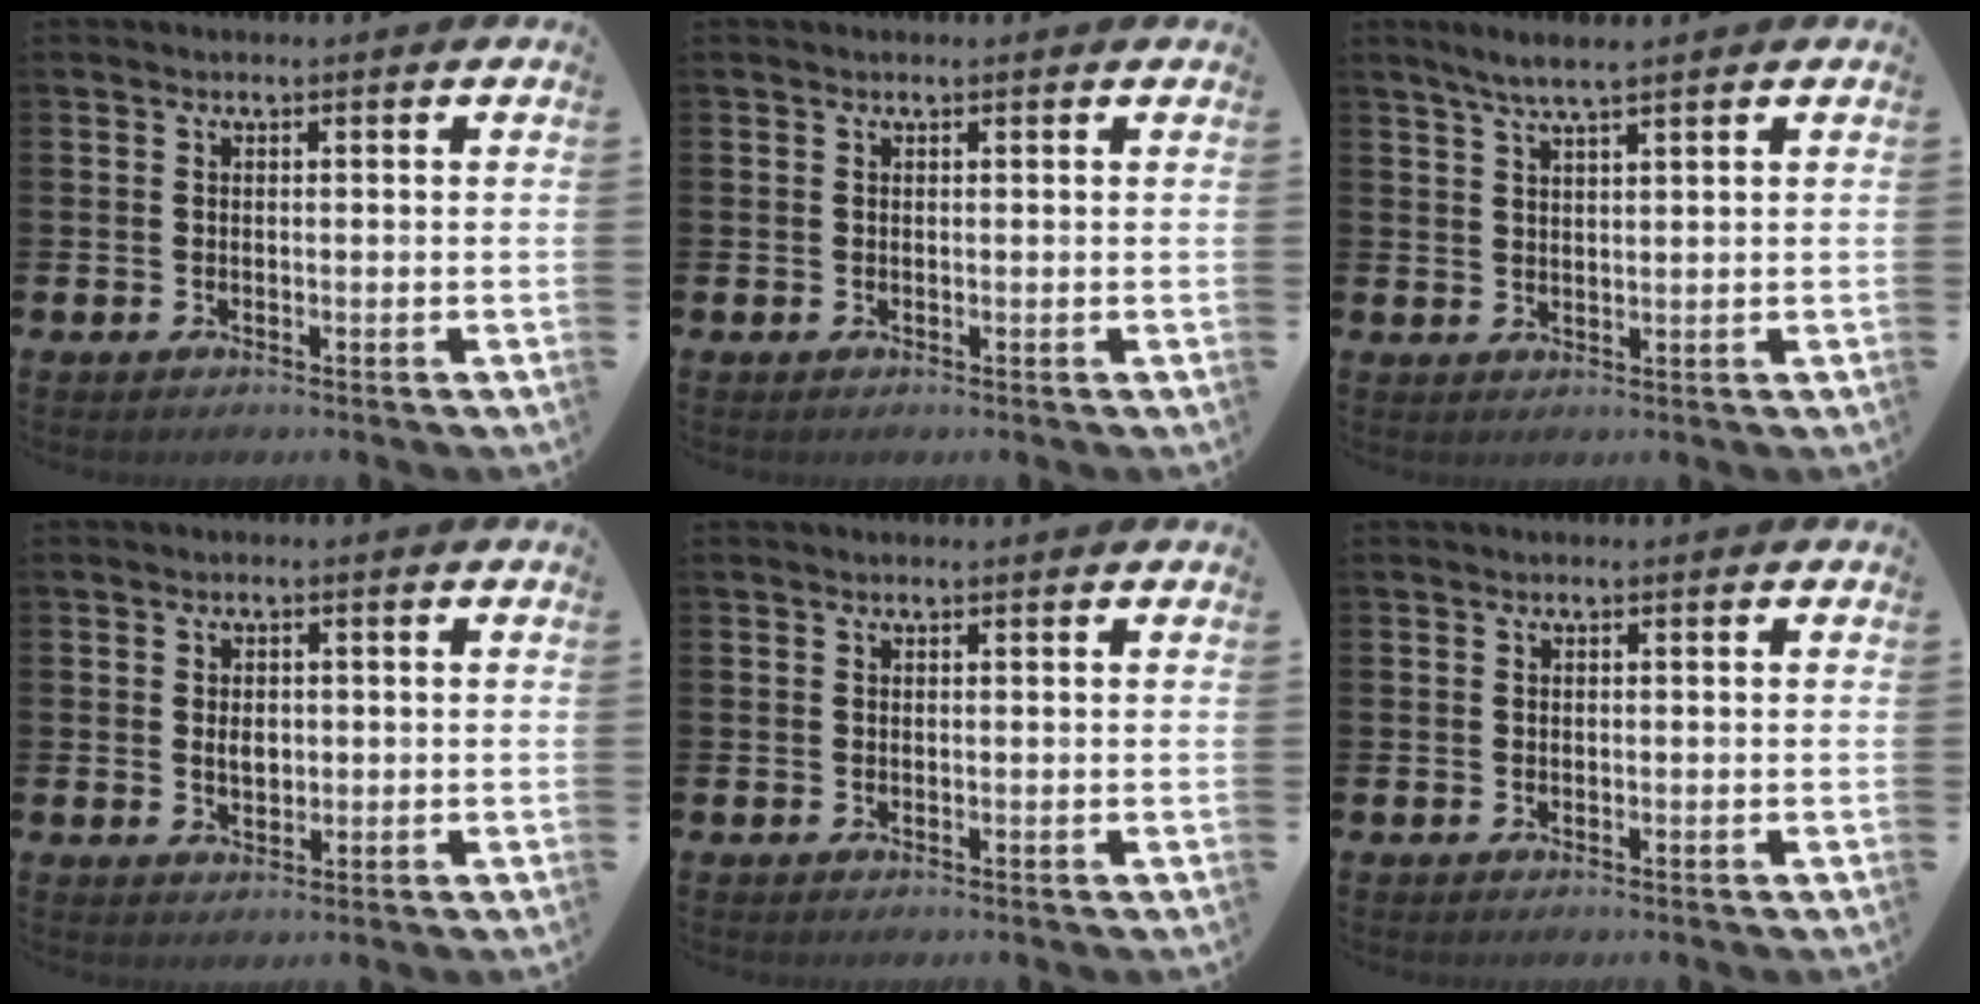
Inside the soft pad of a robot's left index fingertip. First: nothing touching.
{"total": 0.0}
{"total": 4.0, "force": [3.4, 0.2, 2.1], "torque": [-0.041, -0.007, 0.058]}
{"total": 2.2, "force": [0.3, 1.5, 1.6], "torque": [-0.014, 0.000, -0.001]}
{"total": 0.0}
{"total": 0.0}